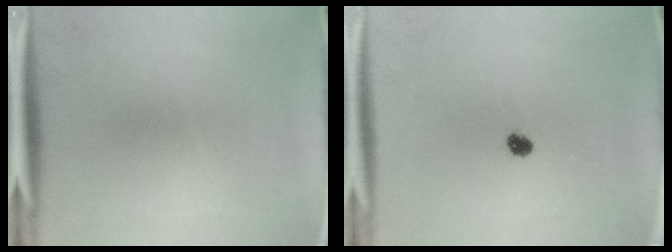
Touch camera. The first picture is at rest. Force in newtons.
{"total": 1.9}